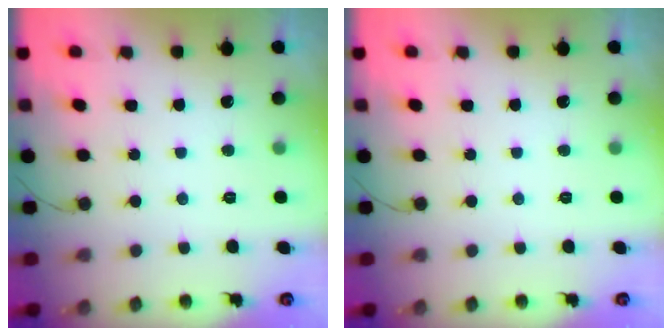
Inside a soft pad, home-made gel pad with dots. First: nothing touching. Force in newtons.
{"total": 0.0}